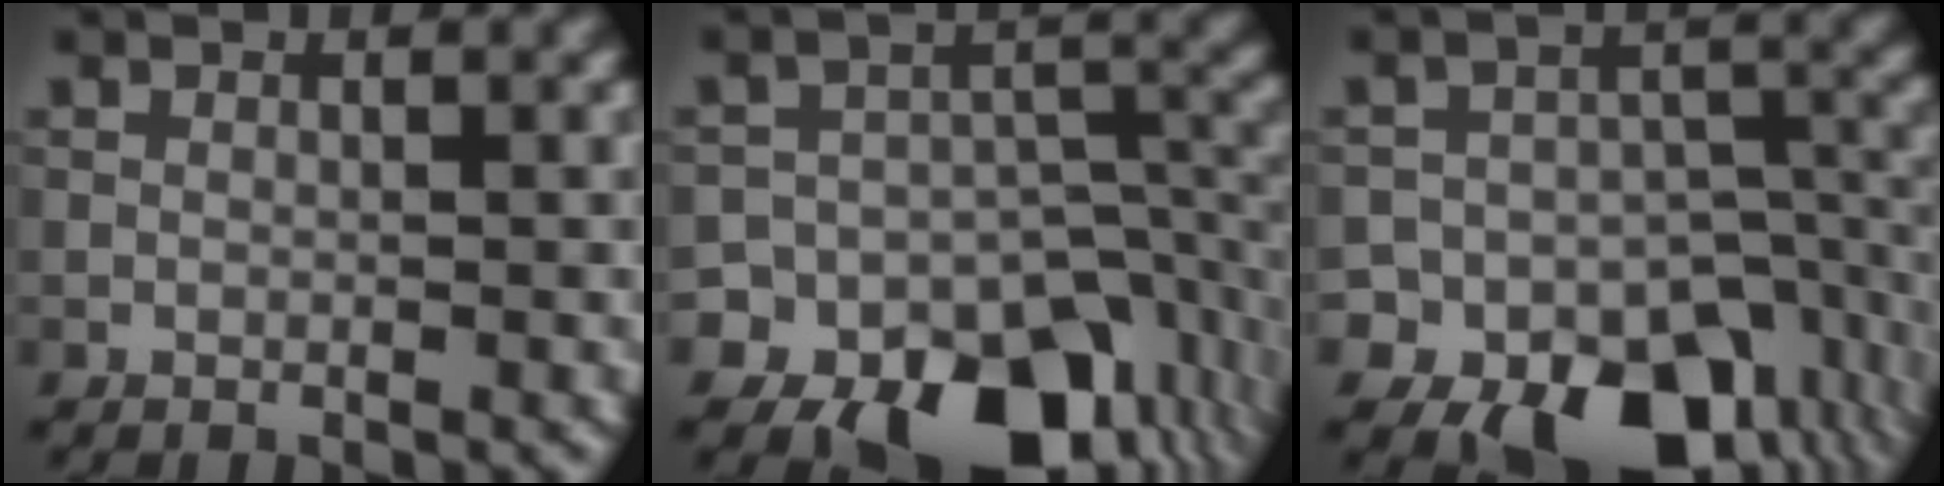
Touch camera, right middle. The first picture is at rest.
{"total": 17.2, "force": [-11.0, 12.0, 5.6], "torque": [-0.089, -0.032, -0.151]}
{"total": 15.3, "force": [-9.3, 10.7, 5.6], "torque": [-0.078, -0.024, -0.122]}